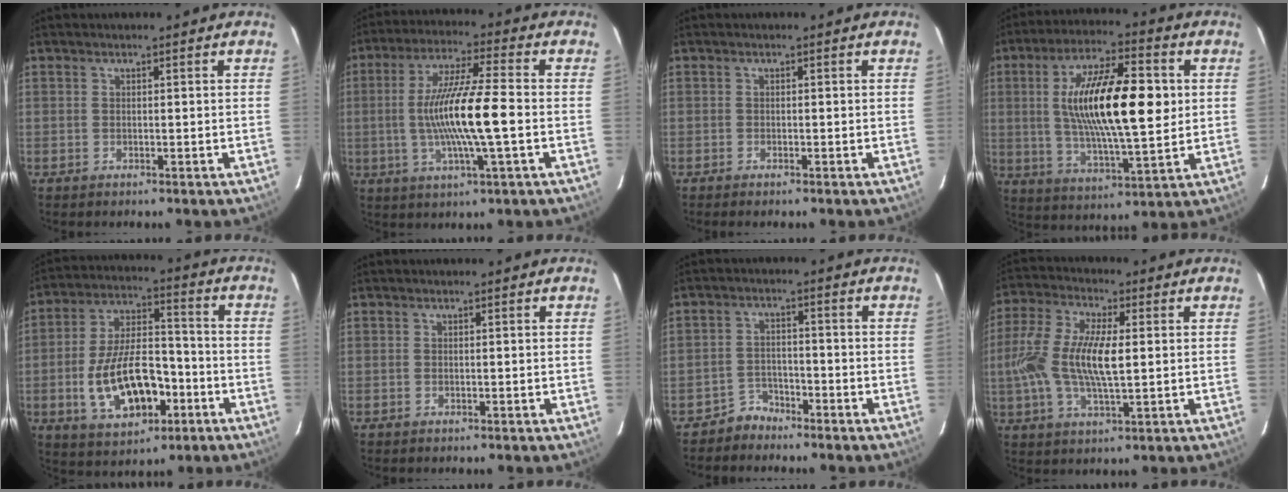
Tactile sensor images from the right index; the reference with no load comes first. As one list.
[{"total": 13.8, "force": [-1.7, 0.6, 13.7], "torque": [-0.258, -0.004, -0.030]}, {"total": 0.8, "force": [-0.7, 0.1, 0.3], "torque": [-0.008, -0.002, -0.013]}, {"total": 19.1, "force": [2.6, 5.3, 18.2], "torque": [-0.321, 0.011, 0.048]}, {"total": 16.1, "force": [-5.4, 8.3, 12.8], "torque": [-0.253, 0.007, -0.075]}, {"total": 0.0}, {"total": 3.7, "force": [-3.0, 2.1, -0.6], "torque": [0.008, 0.016, -0.056]}, {"total": 13.4, "force": [0.2, 4.7, 12.6], "torque": [-0.260, 0.005, -0.001]}]